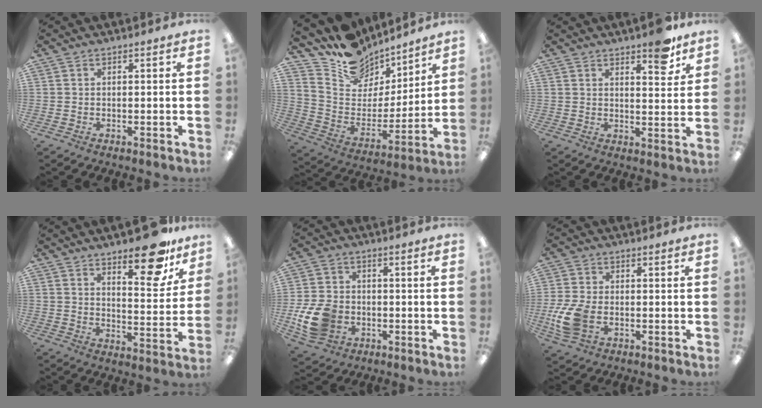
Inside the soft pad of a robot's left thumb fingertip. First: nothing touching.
{"total": 13.4, "force": [10.7, 7.8, 1.8], "torque": [-0.053, -0.093, 0.199]}
{"total": 6.8, "force": [5.3, 2.0, 3.8], "torque": [-0.033, -0.037, 0.083]}
{"total": 14.6, "force": [10.7, 4.7, 8.7], "torque": [-0.101, -0.073, 0.174]}
{"total": 11.4, "force": [-3.2, 8.7, 6.6], "torque": [-0.149, 0.015, -0.054]}
{"total": 9.5, "force": [-2.5, 6.1, 6.8], "torque": [-0.157, -0.001, -0.044]}